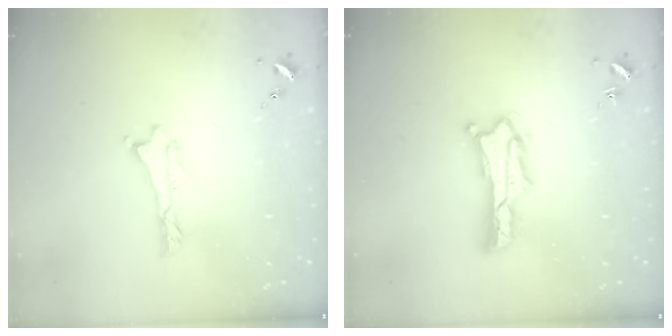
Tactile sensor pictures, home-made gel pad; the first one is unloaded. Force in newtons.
{"total": 2.0, "press": 2.0, "slide": 0.3}